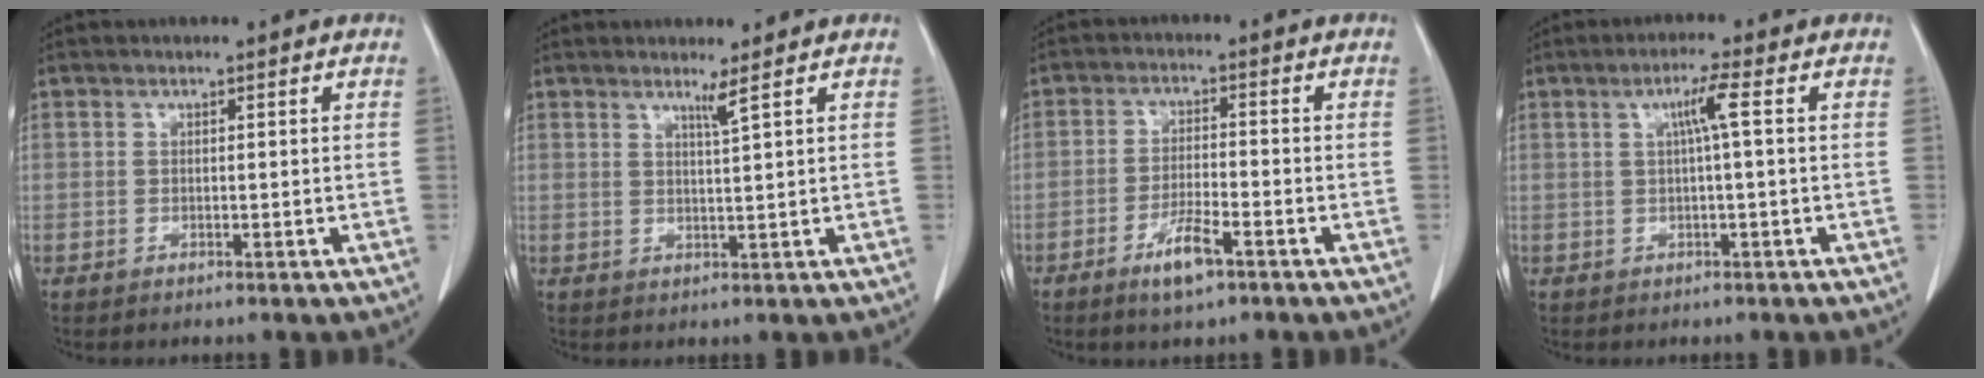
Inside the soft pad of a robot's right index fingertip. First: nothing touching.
{"total": 1.8, "force": [1.3, -0.8, 1.0], "torque": [-0.027, -0.015, 0.027]}
{"total": 5.5, "force": [-3.3, 0.9, 4.3], "torque": [-0.084, -0.005, -0.057]}
{"total": 3.4, "force": [0.6, -0.5, 3.3], "torque": [-0.062, 0.006, 0.012]}